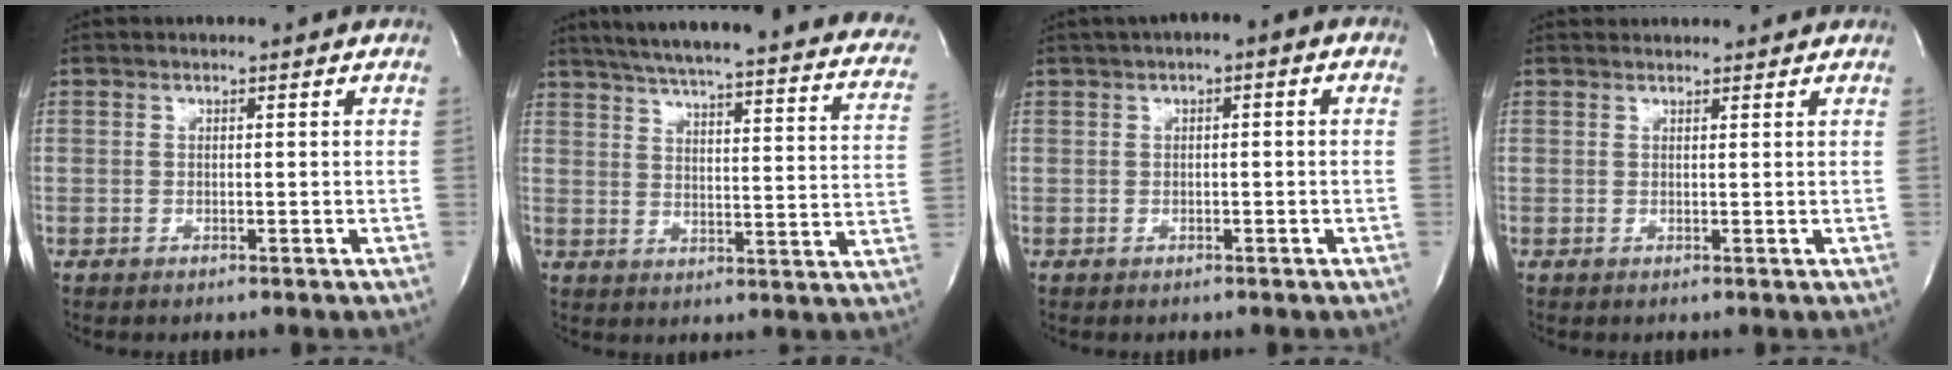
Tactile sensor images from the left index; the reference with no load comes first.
{"total": 31.6, "force": [27.1, 3.8, 15.8], "torque": [-0.207, -0.047, 0.321]}
{"total": 3.4, "force": [1.2, 1.1, 3.0], "torque": [-0.045, 0.019, 0.012]}
{"total": 3.3, "force": [3.2, 0.7, 0.2], "torque": [-0.005, 0.027, 0.042]}